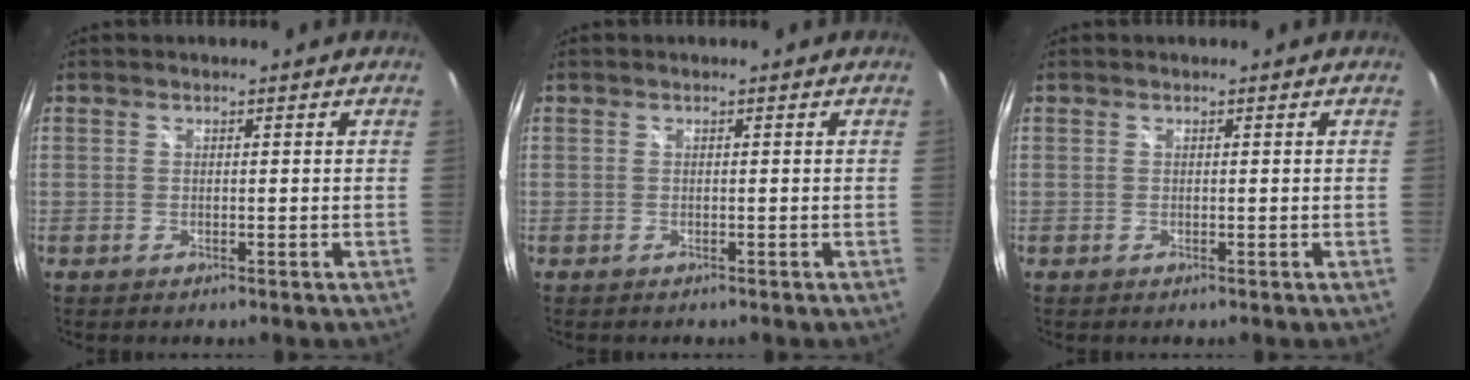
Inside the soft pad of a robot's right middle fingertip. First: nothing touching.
{"total": 0.0}
{"total": 0.0}